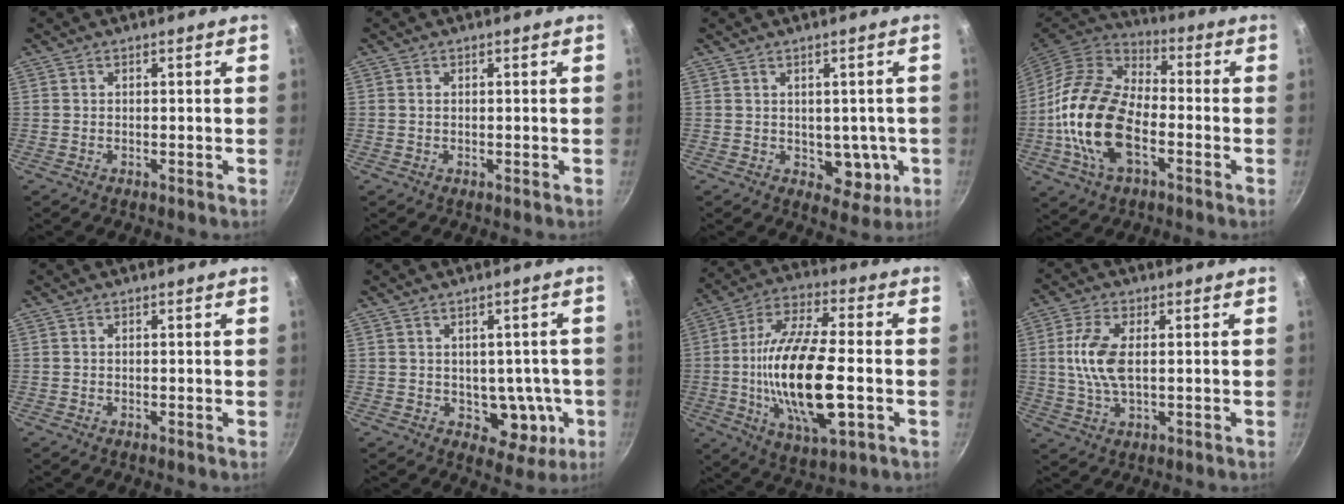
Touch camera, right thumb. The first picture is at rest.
{"total": 0.6, "force": [0.1, 0.4, 0.4], "torque": [-0.007, 0.002, 0.002]}
{"total": 6.3, "force": [-0.4, 4.4, 4.4], "torque": [-0.021, 0.002, 0.004]}
{"total": 19.2, "force": [-4.4, 11.0, 15.1], "torque": [-0.273, 0.030, -0.093]}
{"total": 0.0}
{"total": 8.2, "force": [-0.9, 5.8, 5.6], "torque": [-0.031, 0.005, -0.001]}
{"total": 21.2, "force": [-3.0, 7.9, 19.4], "torque": [-0.370, 0.013, -0.057]}
{"total": 8.5, "force": [0.8, 4.1, 7.4], "torque": [-0.152, 0.003, 0.013]}